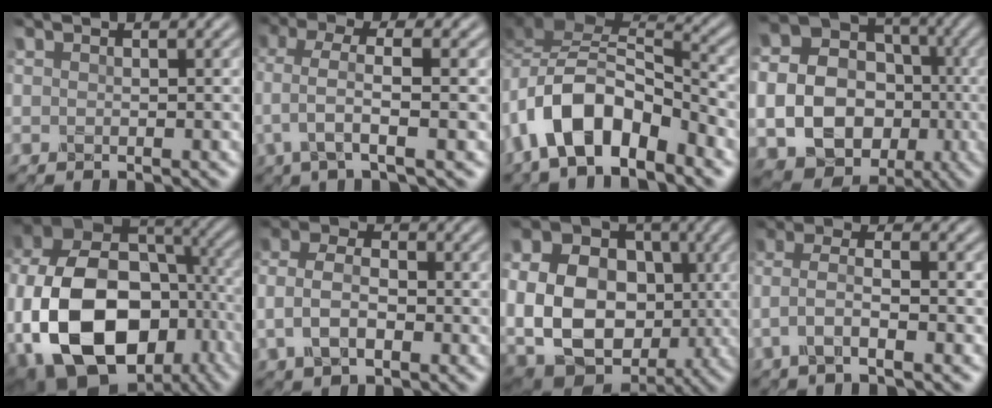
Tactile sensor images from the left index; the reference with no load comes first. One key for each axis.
{"total": 4.4, "fx": -0.5, "fy": 1.1, "fz": 4.2, "tx": -0.090, "ty": 0.010, "tz": -0.012}
{"total": 9.7, "fx": -5.1, "fy": 4.7, "fz": 6.8, "tx": -0.118, "ty": 0.010, "tz": -0.103}
{"total": 16.9, "fx": -3.3, "fy": 14.7, "fz": 7.6, "tx": -0.163, "ty": -0.028, "tz": -0.059}
{"total": 20.1, "fx": -5.3, "fy": 14.5, "fz": 12.9, "tx": -0.281, "ty": -0.021, "tz": -0.077}
{"total": 4.7, "fx": -0.7, "fy": 3.1, "fz": 3.5, "tx": -0.072, "ty": 0.002, "tz": -0.020}
{"total": 15.1, "fx": -0.4, "fy": 12.0, "fz": 9.2, "tx": -0.180, "ty": 0.002, "tz": -0.004}
{"total": 3.8, "fx": -1.0, "fy": 1.2, "fz": 3.4, "tx": -0.073, "ty": 0.004, "tz": -0.025}